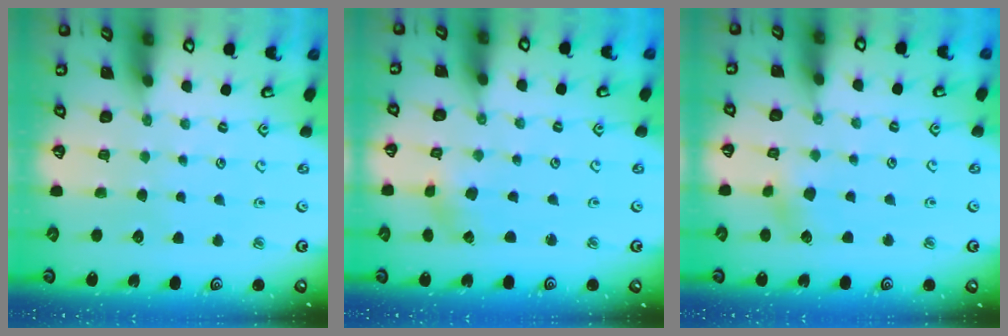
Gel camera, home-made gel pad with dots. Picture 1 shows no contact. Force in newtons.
{"total": 0.5, "press": 0.5, "slide": 0.2}
{"total": 3.6, "press": 3.6, "slide": 0.4}